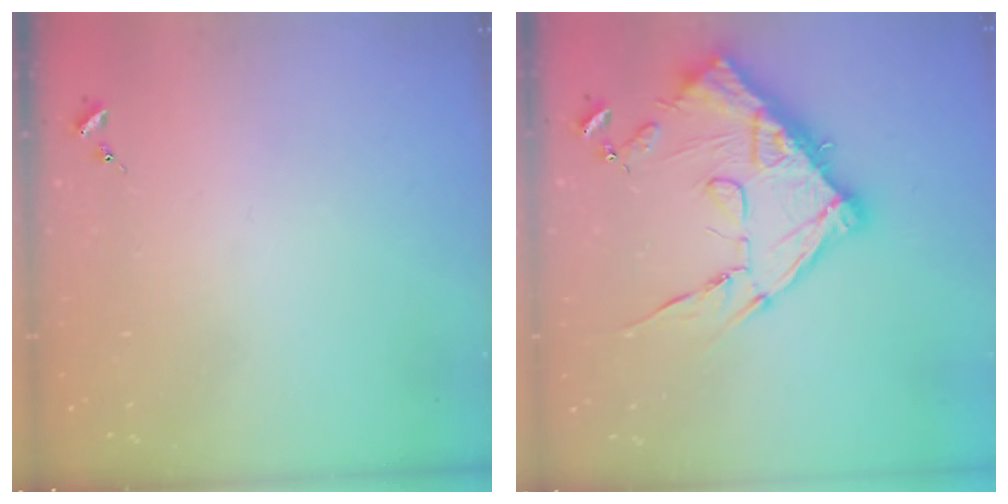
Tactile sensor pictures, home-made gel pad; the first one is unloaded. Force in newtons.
{"total": 17.2, "press": 17.2, "slide": 1.3}